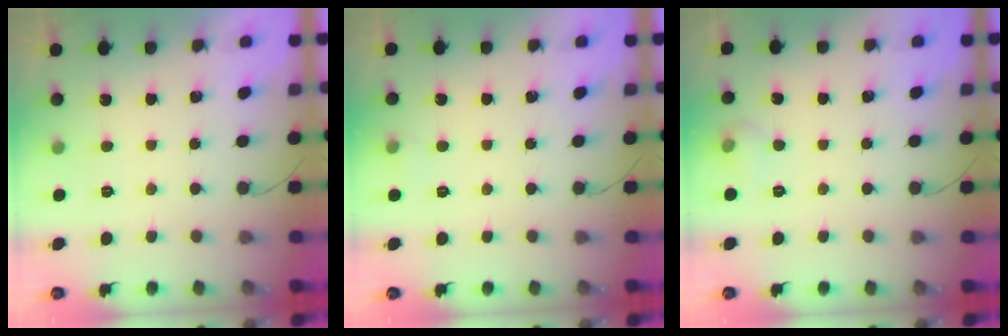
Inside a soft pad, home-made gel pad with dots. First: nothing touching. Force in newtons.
{"total": 8.0, "press": 4.1, "slide": 6.9}
{"total": 5.4, "press": 5.1, "slide": 1.7}